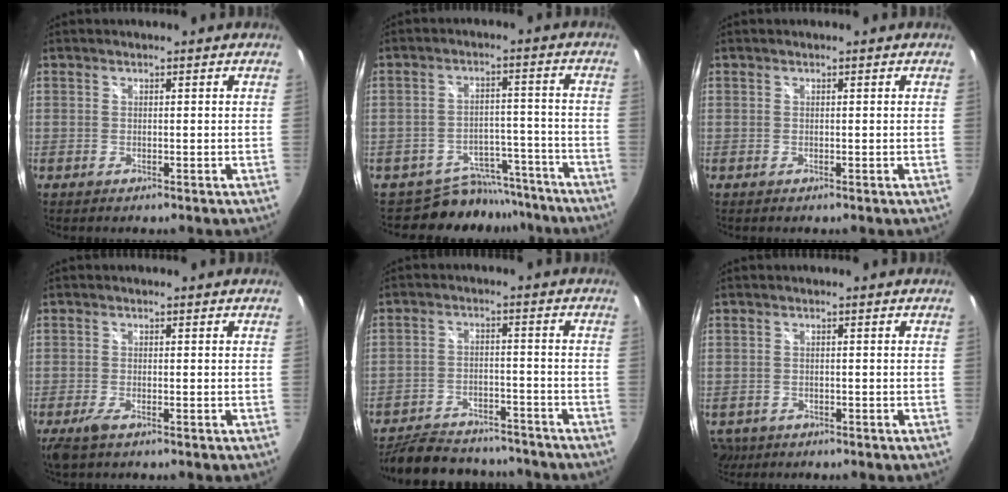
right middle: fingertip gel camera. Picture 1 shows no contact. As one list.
[{"total": 10.2, "force": [-9.1, 4.6, 0.3], "torque": [-0.009, 0.027, -0.123]}, {"total": 0.0}, {"total": 3.1, "force": [-2.1, 0.8, 2.1], "torque": [-0.052, -0.010, -0.040]}, {"total": 18.2, "force": [-15.7, 6.2, 6.7], "torque": [-0.153, 0.001, -0.218]}, {"total": 5.8, "force": [-3.3, 4.1, 2.4], "torque": [-0.063, -0.016, -0.051]}]